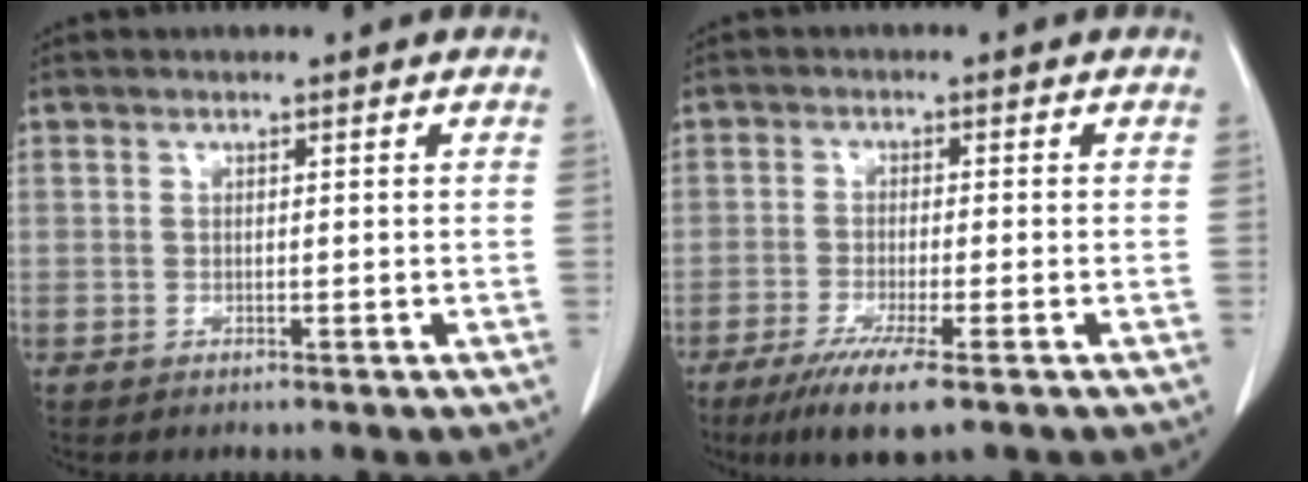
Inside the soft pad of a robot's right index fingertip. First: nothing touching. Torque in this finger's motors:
{"motor_torque": [0.45, -0.41, 0.39, 0.08]}